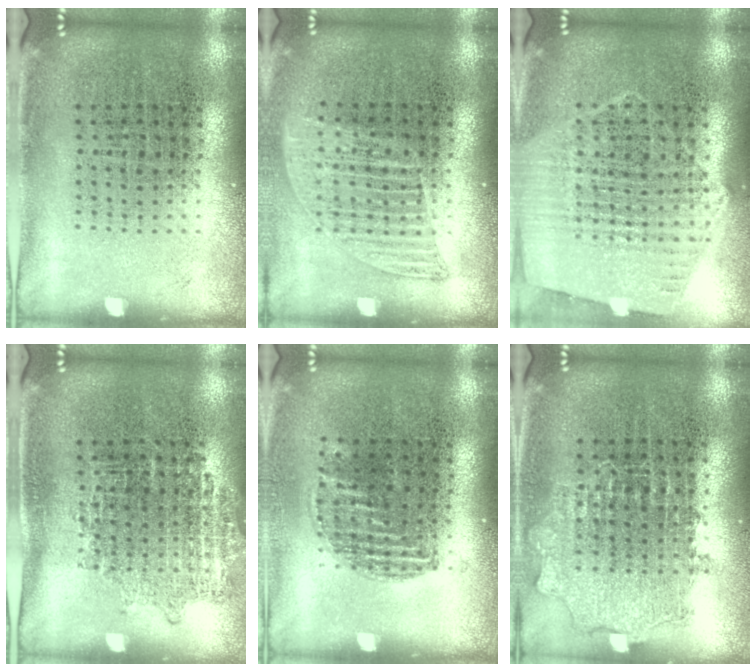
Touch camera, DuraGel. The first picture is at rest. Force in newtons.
{"total": 1.2, "press": 1.1, "slide": 0.5}
{"total": 1.2, "press": 1.1, "slide": 0.3}
{"total": 0.9, "press": 0.8, "slide": 0.3}
{"total": 0.9, "press": 0.8, "slide": 0.3}
{"total": 0.9, "press": 0.9, "slide": 0.2}